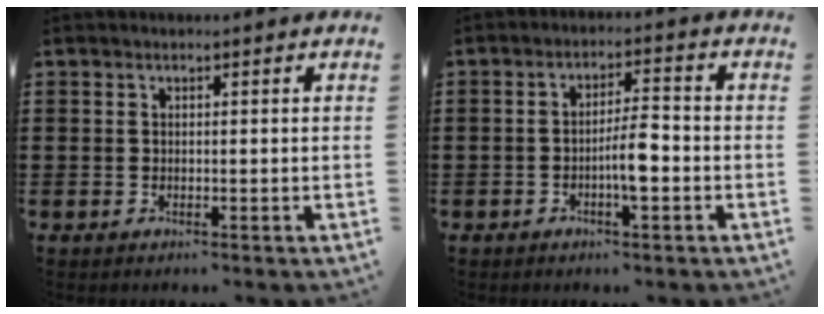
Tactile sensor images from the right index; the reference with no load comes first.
{"total": 5.4, "force": [-1.4, 0.8, 5.2], "torque": [-0.096, 0.000, -0.029]}